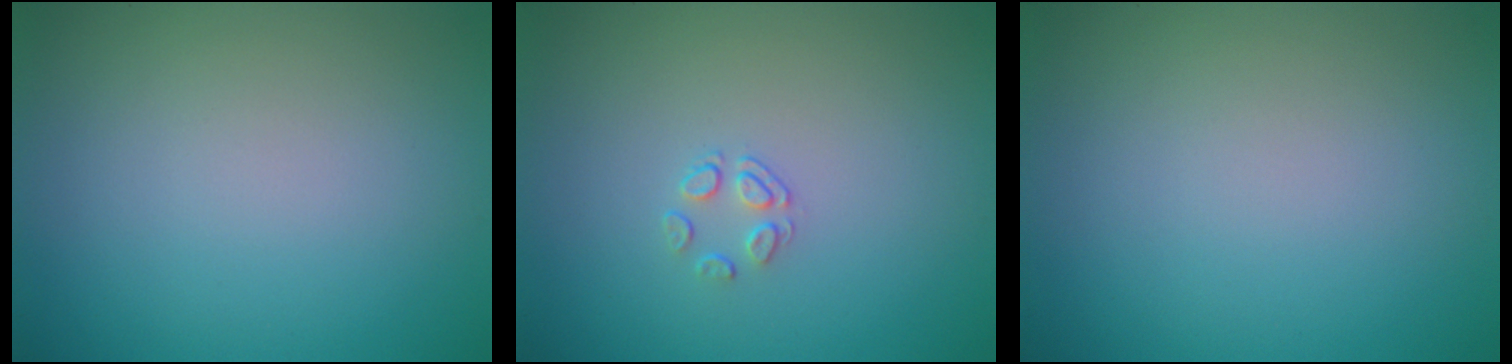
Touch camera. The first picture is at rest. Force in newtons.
{"total": 1.4, "press": 0.6, "slide": 1.2}
{"total": 0.0}